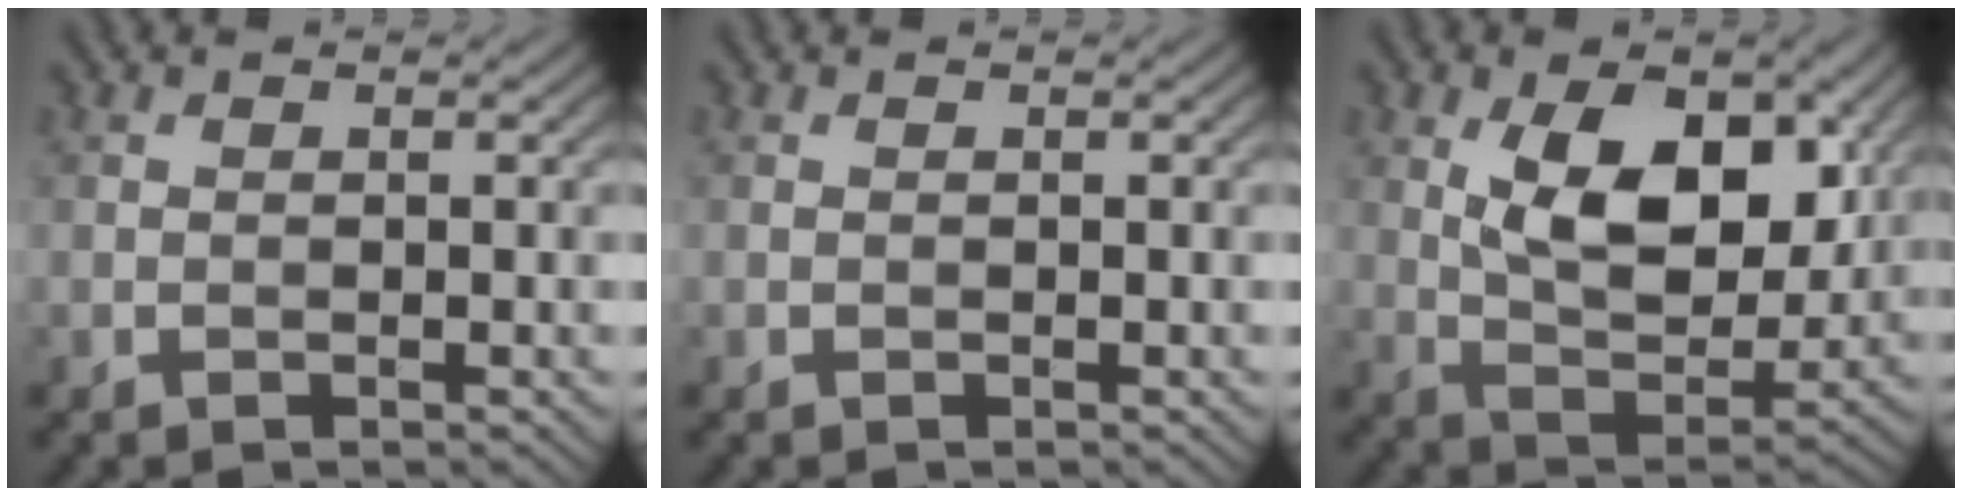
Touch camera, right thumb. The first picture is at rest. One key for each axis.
{"total": 0.0}
{"total": 11.7, "fx": 3.5, "fy": 6.5, "fz": 9.1, "tx": -0.154, "ty": -0.017, "tz": 0.063}